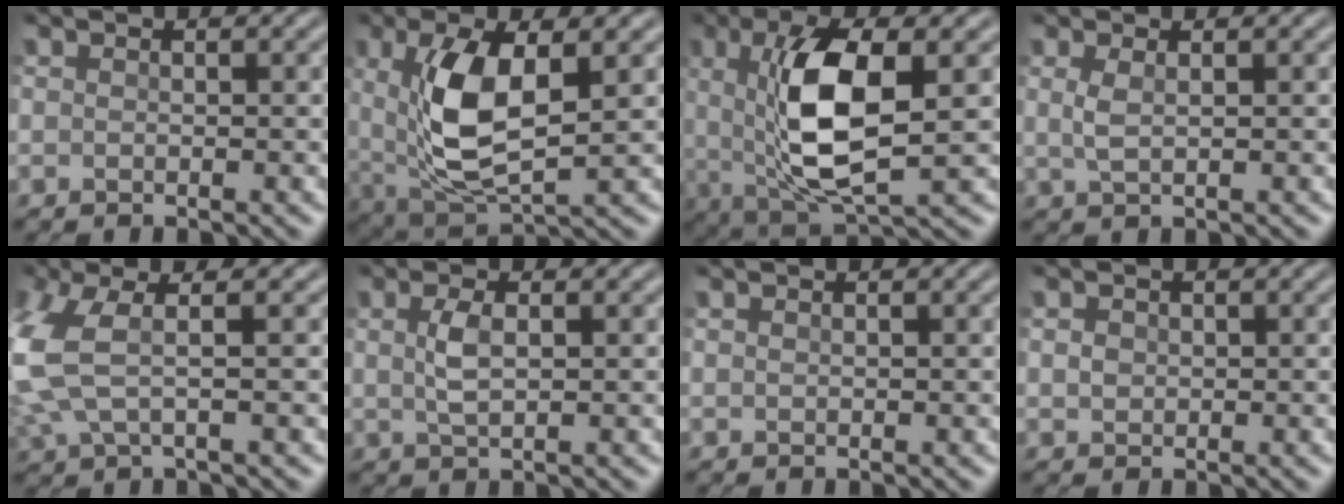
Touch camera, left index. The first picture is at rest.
{"total": 7.9, "force": [1.1, 3.3, 7.1], "torque": [-0.153, -0.005, 0.023]}
{"total": 9.0, "force": [0.8, 3.1, 8.4], "torque": [-0.161, -0.003, 0.014]}
{"total": 1.5, "force": [0.3, 0.5, 1.4], "torque": [-0.036, 0.001, 0.008]}
{"total": 7.2, "force": [0.2, 3.4, 6.3], "torque": [-0.176, 0.000, 0.000]}
{"total": 2.2, "force": [0.3, 0.7, 2.1], "torque": [-0.048, 0.001, 0.008]}
{"total": 0.0}
{"total": 0.9, "force": [0.1, 0.8, 0.4], "torque": [-0.008, -0.001, 0.001]}